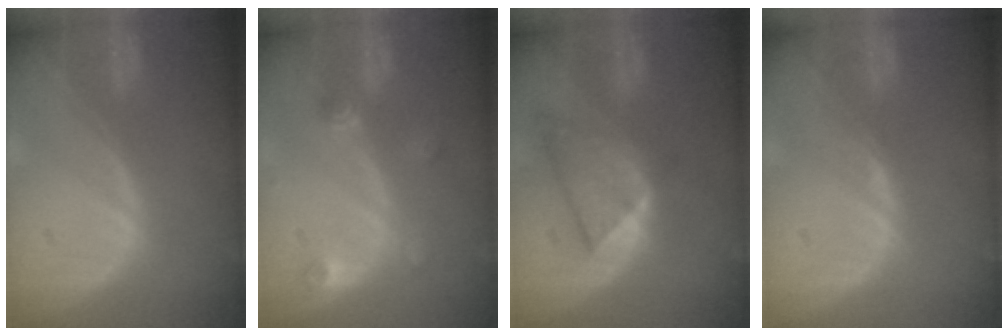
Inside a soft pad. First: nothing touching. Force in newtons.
{"total": 3.3, "press": 3.0, "slide": 1.4}
{"total": 6.1, "press": 6.1, "slide": 0.3}
{"total": 0.7, "press": 0.7, "slide": 0.1}